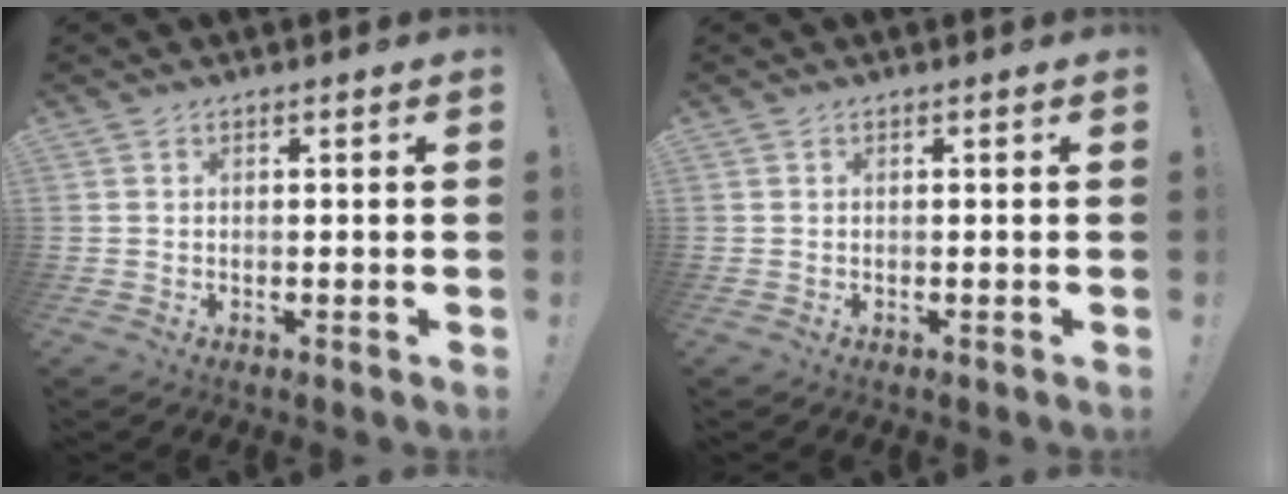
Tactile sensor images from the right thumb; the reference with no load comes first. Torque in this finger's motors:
{"motor_torque": [-0.04, 0.02, 0.01, 0.01, 0.00]}